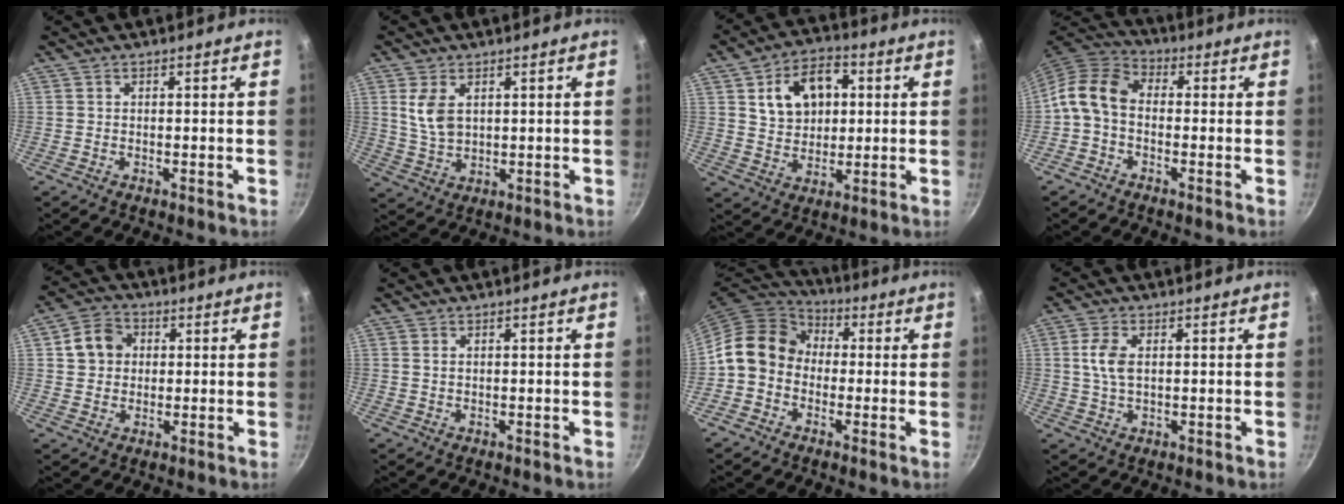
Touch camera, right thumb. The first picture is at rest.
{"total": 6.4, "force": [2.0, 3.9, 4.7], "torque": [-0.087, -0.015, 0.045]}
{"total": 12.6, "force": [3.2, 9.0, 8.2], "torque": [-0.103, 0.003, 0.052]}
{"total": 8.3, "force": [-1.2, 5.9, 5.8], "torque": [-0.109, 0.035, -0.041]}
{"total": 6.9, "force": [1.4, 6.0, 3.3], "torque": [-0.031, 0.013, 0.014]}
{"total": 0.6, "force": [0.2, 0.4, 0.4], "torque": [-0.009, 0.001, 0.006]}
{"total": 11.5, "force": [-0.2, 9.6, 6.4], "torque": [-0.080, 0.033, -0.028]}
{"total": 5.0, "force": [0.8, 2.8, 4.0], "torque": [-0.082, 0.004, 0.016]}